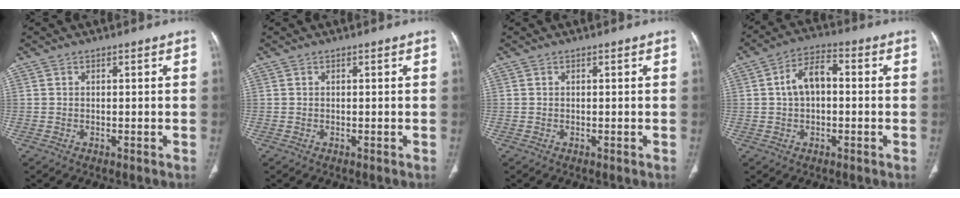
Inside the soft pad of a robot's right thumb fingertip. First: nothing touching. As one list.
[{"total": 0.0}, {"total": 0.0}, {"total": 7.5, "force": [0.5, 4.6, 6.0], "torque": [-0.103, 0.024, -0.002]}]